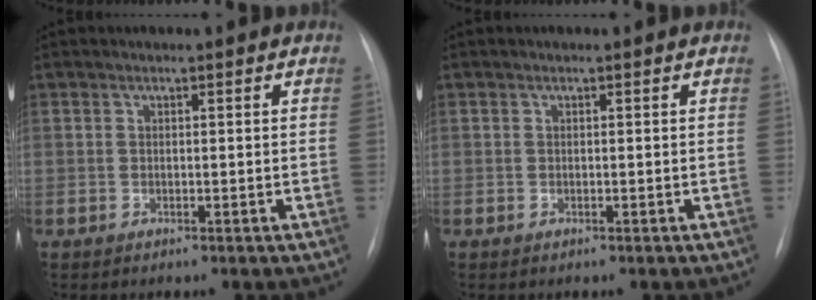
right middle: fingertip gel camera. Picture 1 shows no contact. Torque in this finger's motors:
{"motor_torque": [0.00, 0.00, 0.00, 0.00]}